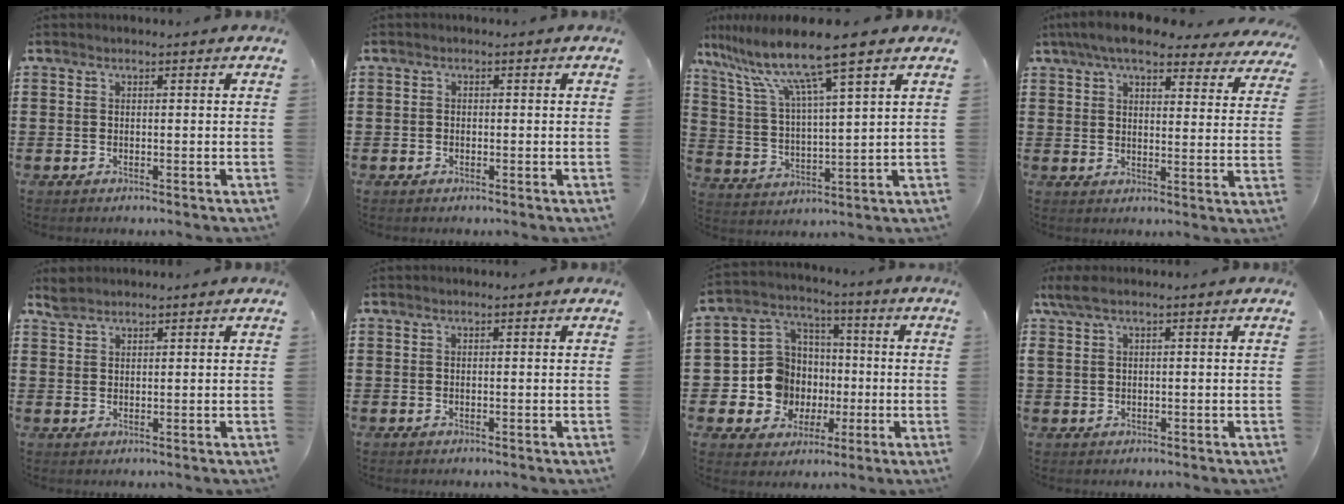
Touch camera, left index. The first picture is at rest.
{"total": 0.7, "force": [-0.5, 0.6, 0.1], "torque": [-0.005, 0.001, -0.010]}
{"total": 11.0, "force": [8.2, -0.2, 7.2], "torque": [-0.168, -0.038, 0.134]}
{"total": 7.7, "force": [6.6, 1.3, 3.7], "torque": [-0.087, -0.021, 0.118]}
{"total": 2.0, "force": [1.9, 0.6, 0.4], "torque": [-0.013, 0.001, 0.038]}
{"total": 0.0}
{"total": 10.3, "force": [-0.9, 9.9, 2.5], "torque": [-0.110, 0.004, -0.007]}
{"total": 2.4, "force": [0.6, 0.8, 2.2], "torque": [-0.057, -0.002, 0.004]}